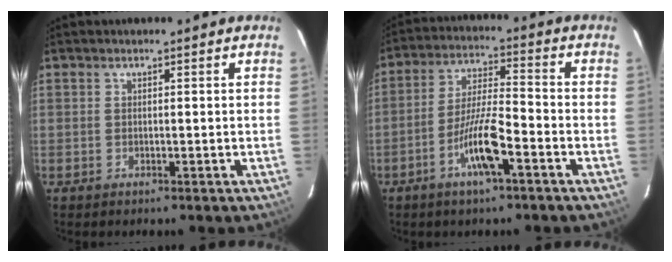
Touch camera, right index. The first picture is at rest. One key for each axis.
{"total": 9.3, "fx": -4.3, "fy": 1.2, "fz": 8.1, "tx": -0.158, "ty": 0.001, "tz": -0.081}